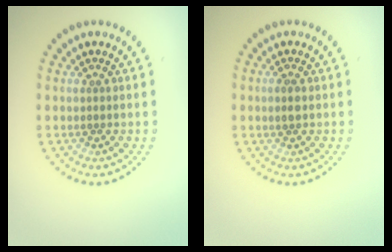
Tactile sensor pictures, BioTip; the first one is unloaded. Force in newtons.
{"total": 1.2, "press": 1.2, "slide": 0.2}